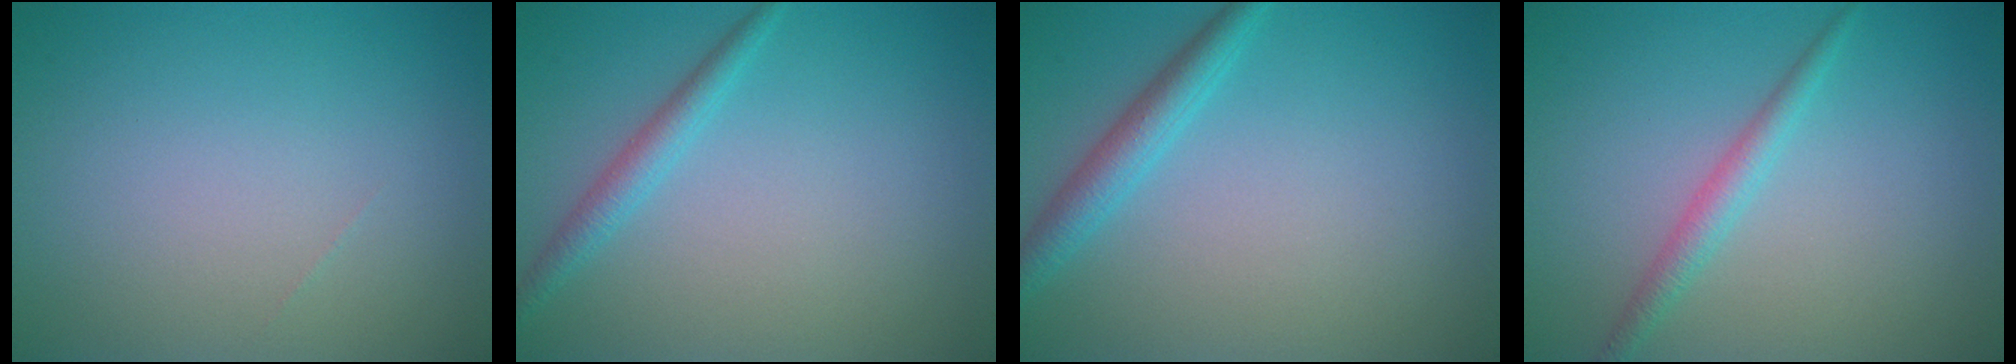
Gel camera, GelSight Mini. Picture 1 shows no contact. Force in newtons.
{"total": 1.9, "press": 1.9, "slide": 0.1}
{"total": 2.6, "press": 2.6, "slide": 0.2}
{"total": 1.9, "press": 1.9, "slide": 0.1}